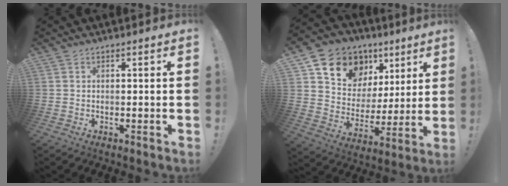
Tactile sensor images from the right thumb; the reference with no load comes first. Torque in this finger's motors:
{"motor_torque": [0.92, 3.08, 0.36, -0.07, 0.07]}